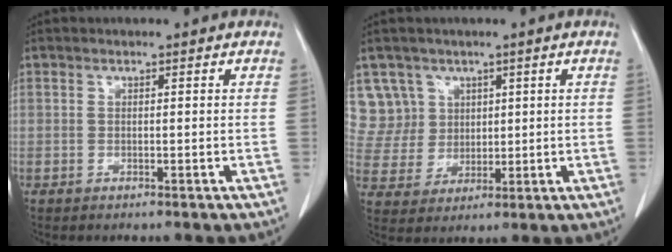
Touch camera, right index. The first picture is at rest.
{"total": 7.5, "force": [3.9, 6.5, -0.2], "torque": [0.008, 0.022, 0.089]}